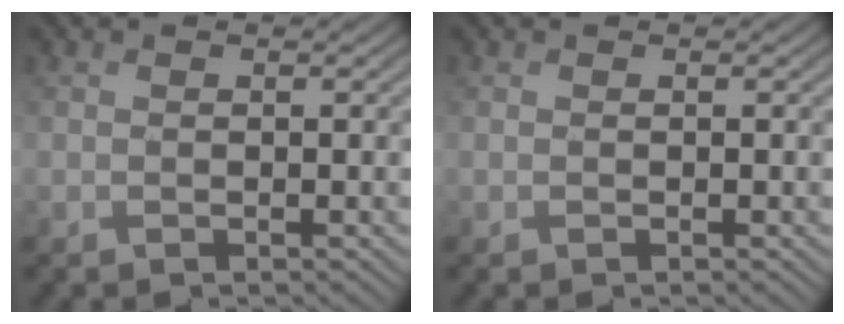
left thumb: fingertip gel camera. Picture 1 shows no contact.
{"total": 0.0}